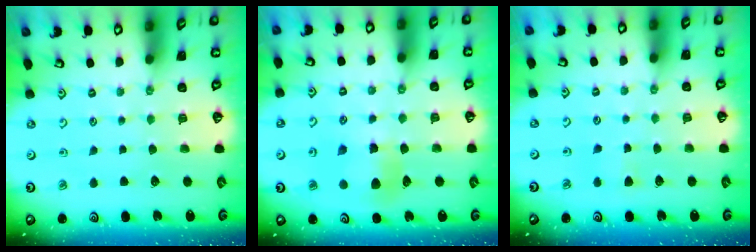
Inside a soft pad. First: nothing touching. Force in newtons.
{"total": 7.2, "press": 7.2, "slide": 0.6}
{"total": 3.9, "press": 3.8, "slide": 0.7}